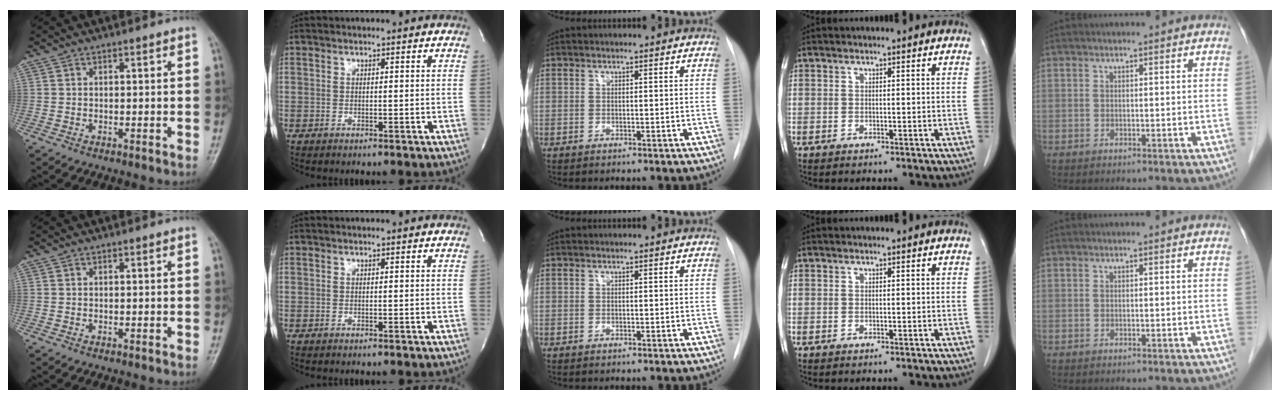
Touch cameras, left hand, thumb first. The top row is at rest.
{}